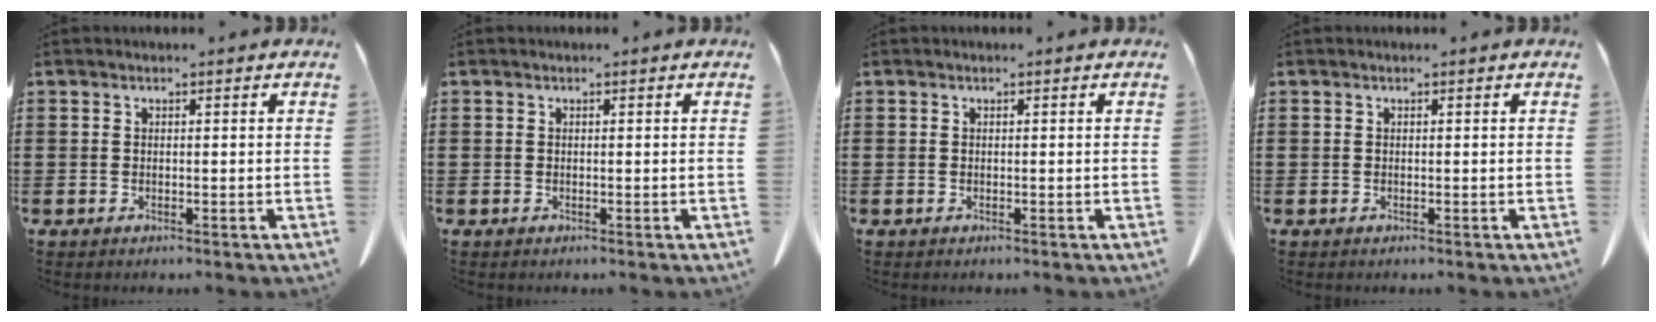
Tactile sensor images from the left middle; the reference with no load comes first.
{"total": 0.0}
{"total": 0.0}
{"total": 0.0}